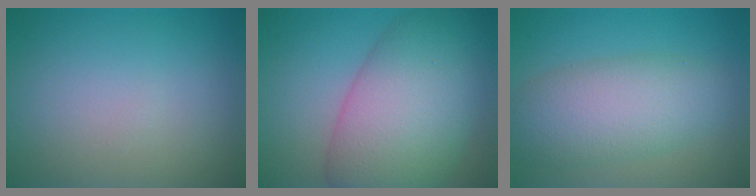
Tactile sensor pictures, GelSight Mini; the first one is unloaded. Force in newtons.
{"total": 11.1, "press": 11.1, "slide": 0.2}
{"total": 6.3, "press": 6.3, "slide": 0.2}